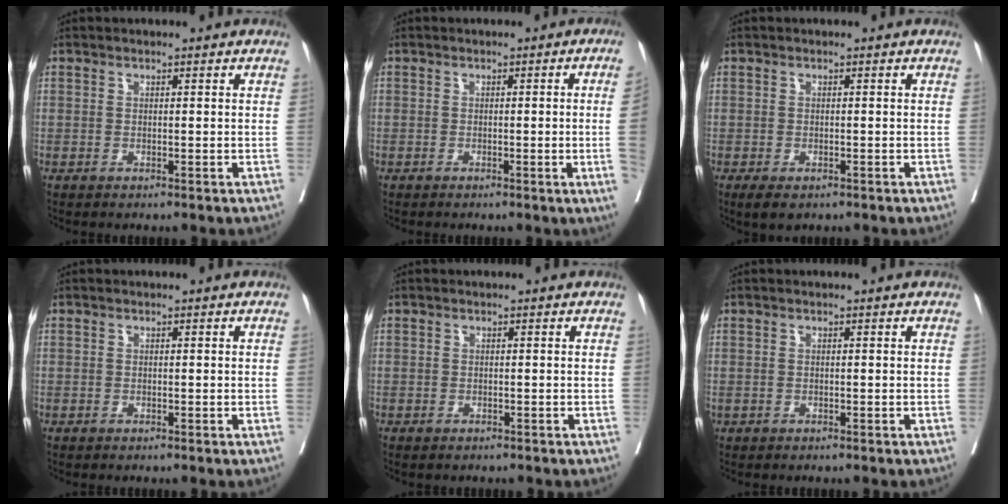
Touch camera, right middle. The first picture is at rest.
{"total": 4.7, "force": [-0.7, -2.0, 4.2], "torque": [-0.050, -0.011, -0.006]}
{"total": 2.8, "force": [-1.8, 1.3, 1.7], "torque": [-0.031, -0.007, -0.024]}
{"total": 0.0}
{"total": 1.2, "force": [-1.0, 0.4, 0.4], "torque": [-0.011, -0.004, -0.014]}
{"total": 0.0}